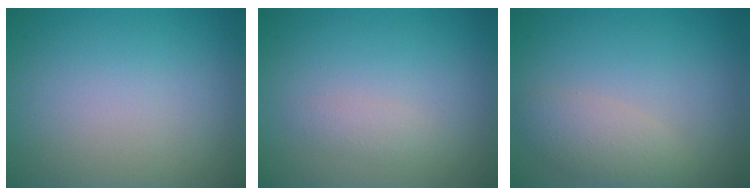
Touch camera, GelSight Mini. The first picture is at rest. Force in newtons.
{"total": 1.1, "press": 1.1, "slide": 0.1}
{"total": 2.7, "press": 2.7, "slide": 0.2}